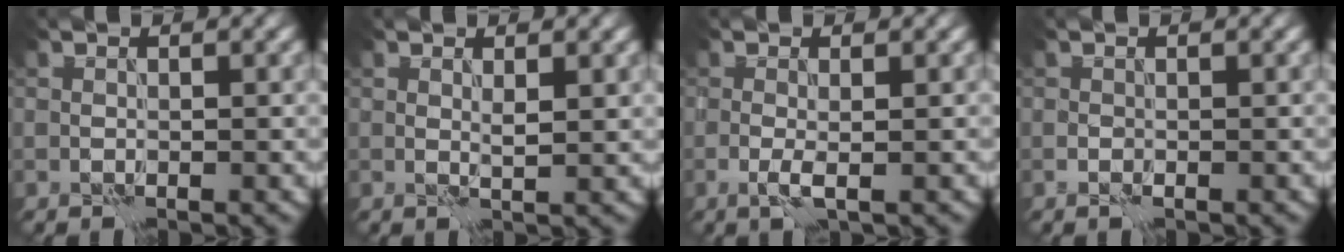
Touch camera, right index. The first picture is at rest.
{"total": 1.0, "force": [0.5, -0.1, 0.9], "torque": [-0.017, -0.004, 0.012]}
{"total": 1.4, "force": [-0.4, -0.1, 1.3], "torque": [-0.031, -0.002, -0.011]}
{"total": 0.6, "force": [-0.4, 0.1, 0.4], "torque": [-0.010, 0.000, -0.009]}